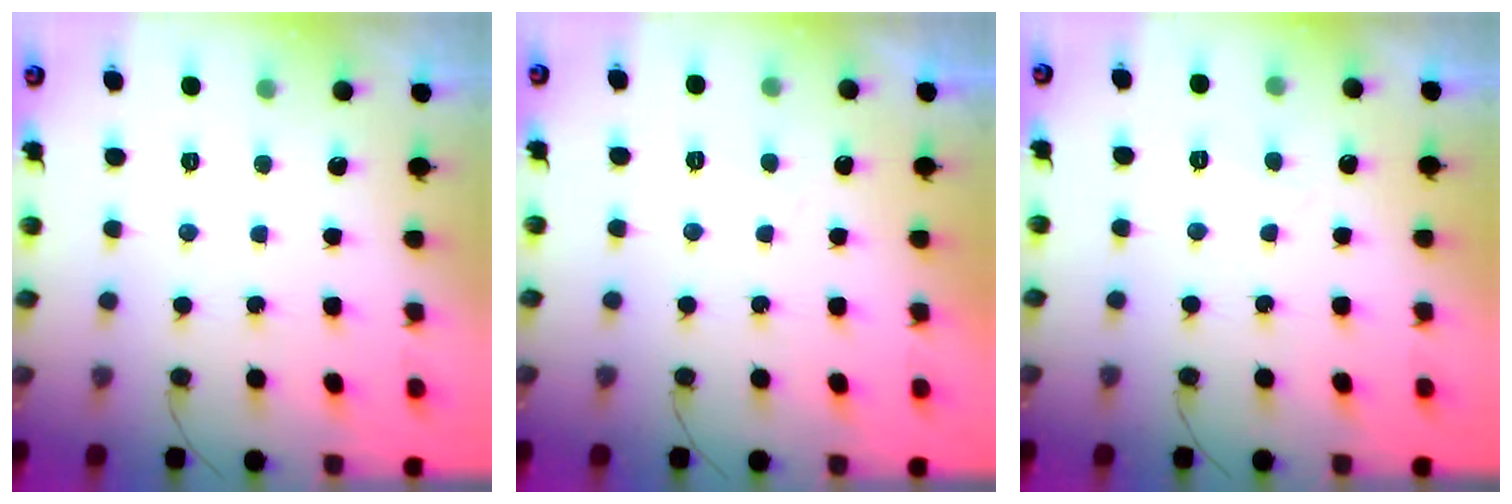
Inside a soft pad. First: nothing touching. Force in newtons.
{"total": 1.1, "press": 0.9, "slide": 0.6}
{"total": 2.0, "press": 1.9, "slide": 0.5}